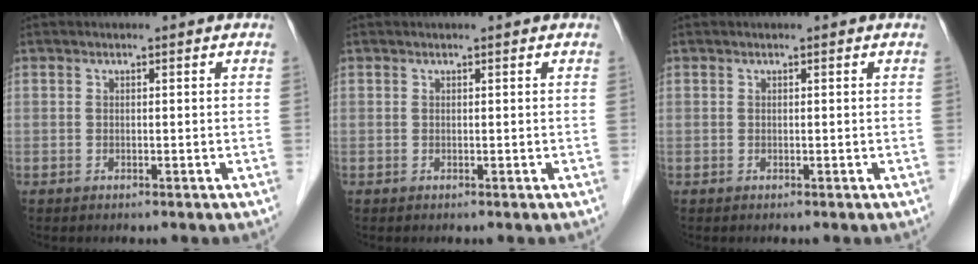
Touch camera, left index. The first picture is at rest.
{"total": 0.7, "force": [0.6, 0.0, 0.2], "torque": [-0.007, 0.005, 0.010]}
{"total": 0.0}